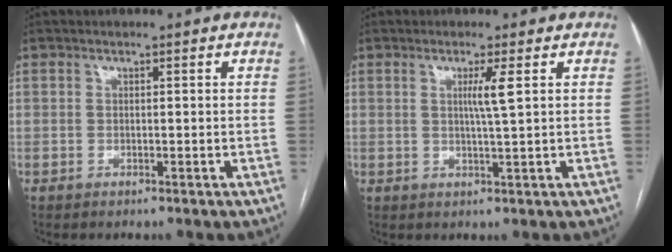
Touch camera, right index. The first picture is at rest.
{"total": 3.0, "force": [0.9, -0.7, 2.8], "torque": [-0.052, -0.005, 0.015]}